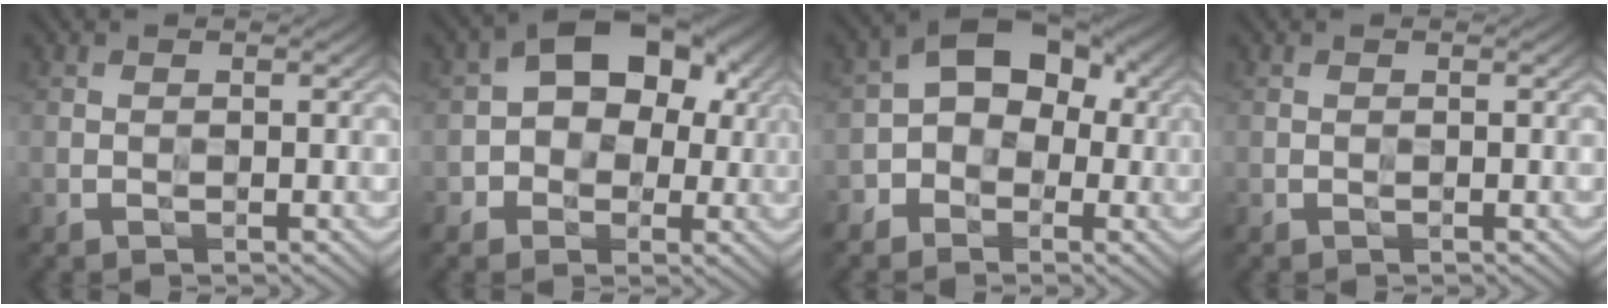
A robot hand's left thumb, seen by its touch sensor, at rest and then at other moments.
{"total": 9.8, "force": [1.1, 7.3, 6.5], "torque": [-0.080, 0.015, -0.002]}
{"total": 7.8, "force": [-1.3, 5.9, 5.0], "torque": [-0.064, 0.006, -0.039]}
{"total": 0.0}